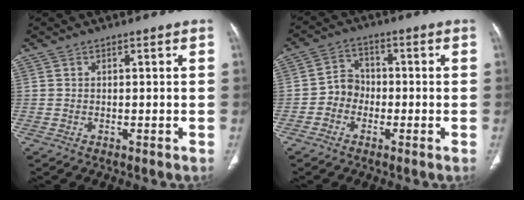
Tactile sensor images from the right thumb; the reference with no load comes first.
{"total": 4.8, "force": [-1.6, 4.2, 1.7], "torque": [-0.007, 0.020, -0.040]}